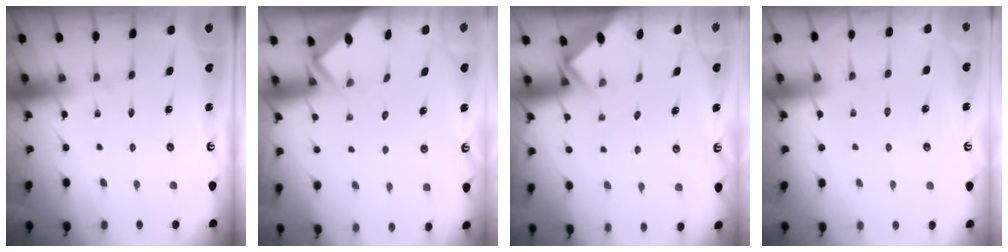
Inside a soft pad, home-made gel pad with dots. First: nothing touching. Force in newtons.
{"total": 3.6, "press": 3.6, "slide": 0.2}
{"total": 2.6, "press": 2.6, "slide": 0.2}
{"total": 4.3, "press": 4.2, "slide": 0.6}